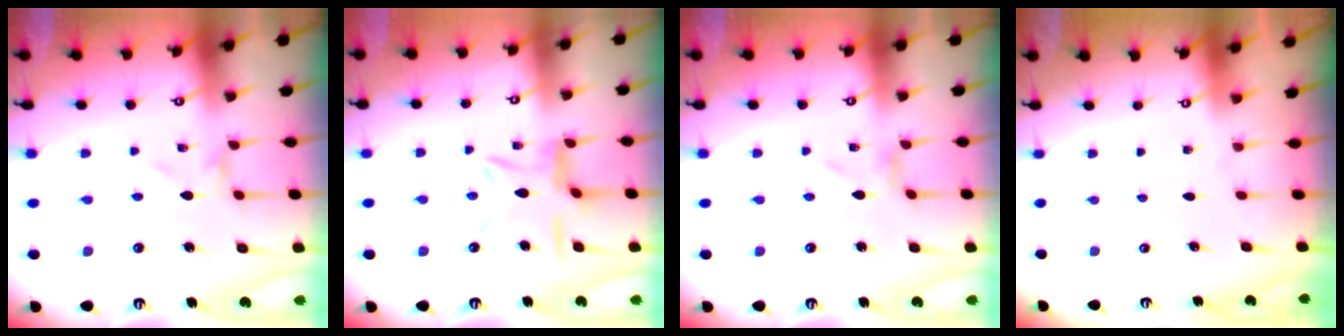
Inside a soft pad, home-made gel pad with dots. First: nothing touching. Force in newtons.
{"total": 10.8, "press": 10.7, "slide": 0.9}
{"total": 0.0}
{"total": 0.0}